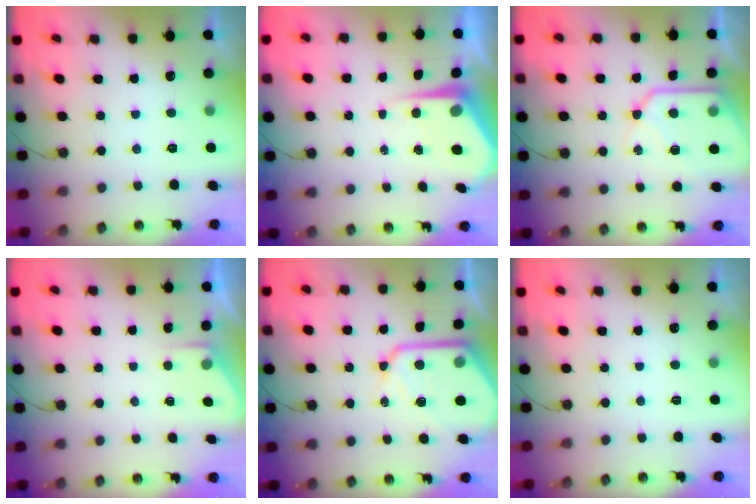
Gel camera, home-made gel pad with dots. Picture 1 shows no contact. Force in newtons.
{"total": 6.8, "press": 6.7, "slide": 0.6}
{"total": 14.8, "press": 14.7, "slide": 1.5}
{"total": 2.7, "press": 2.6, "slide": 0.4}
{"total": 16.4, "press": 16.3, "slide": 1.5}
{"total": 0.0}